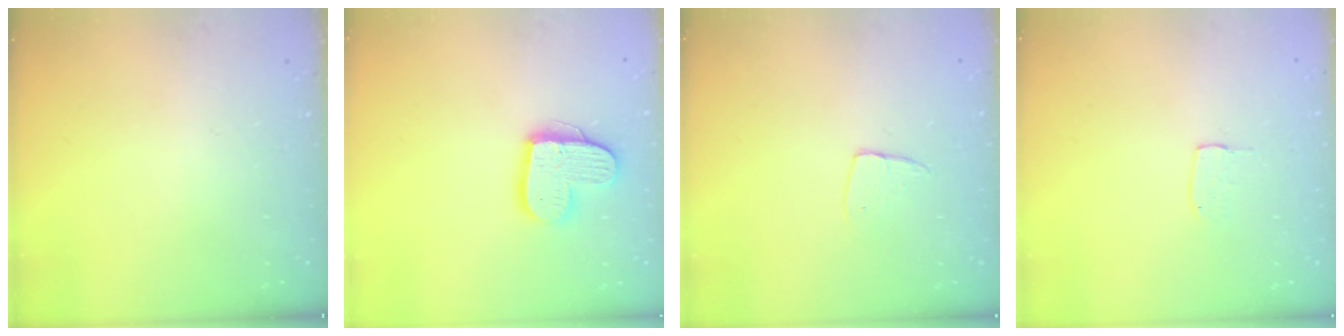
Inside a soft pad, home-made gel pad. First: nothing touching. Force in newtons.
{"total": 14.1, "press": 14.0, "slide": 1.1}
{"total": 5.6, "press": 5.5, "slide": 0.5}
{"total": 3.3, "press": 3.3, "slide": 0.1}